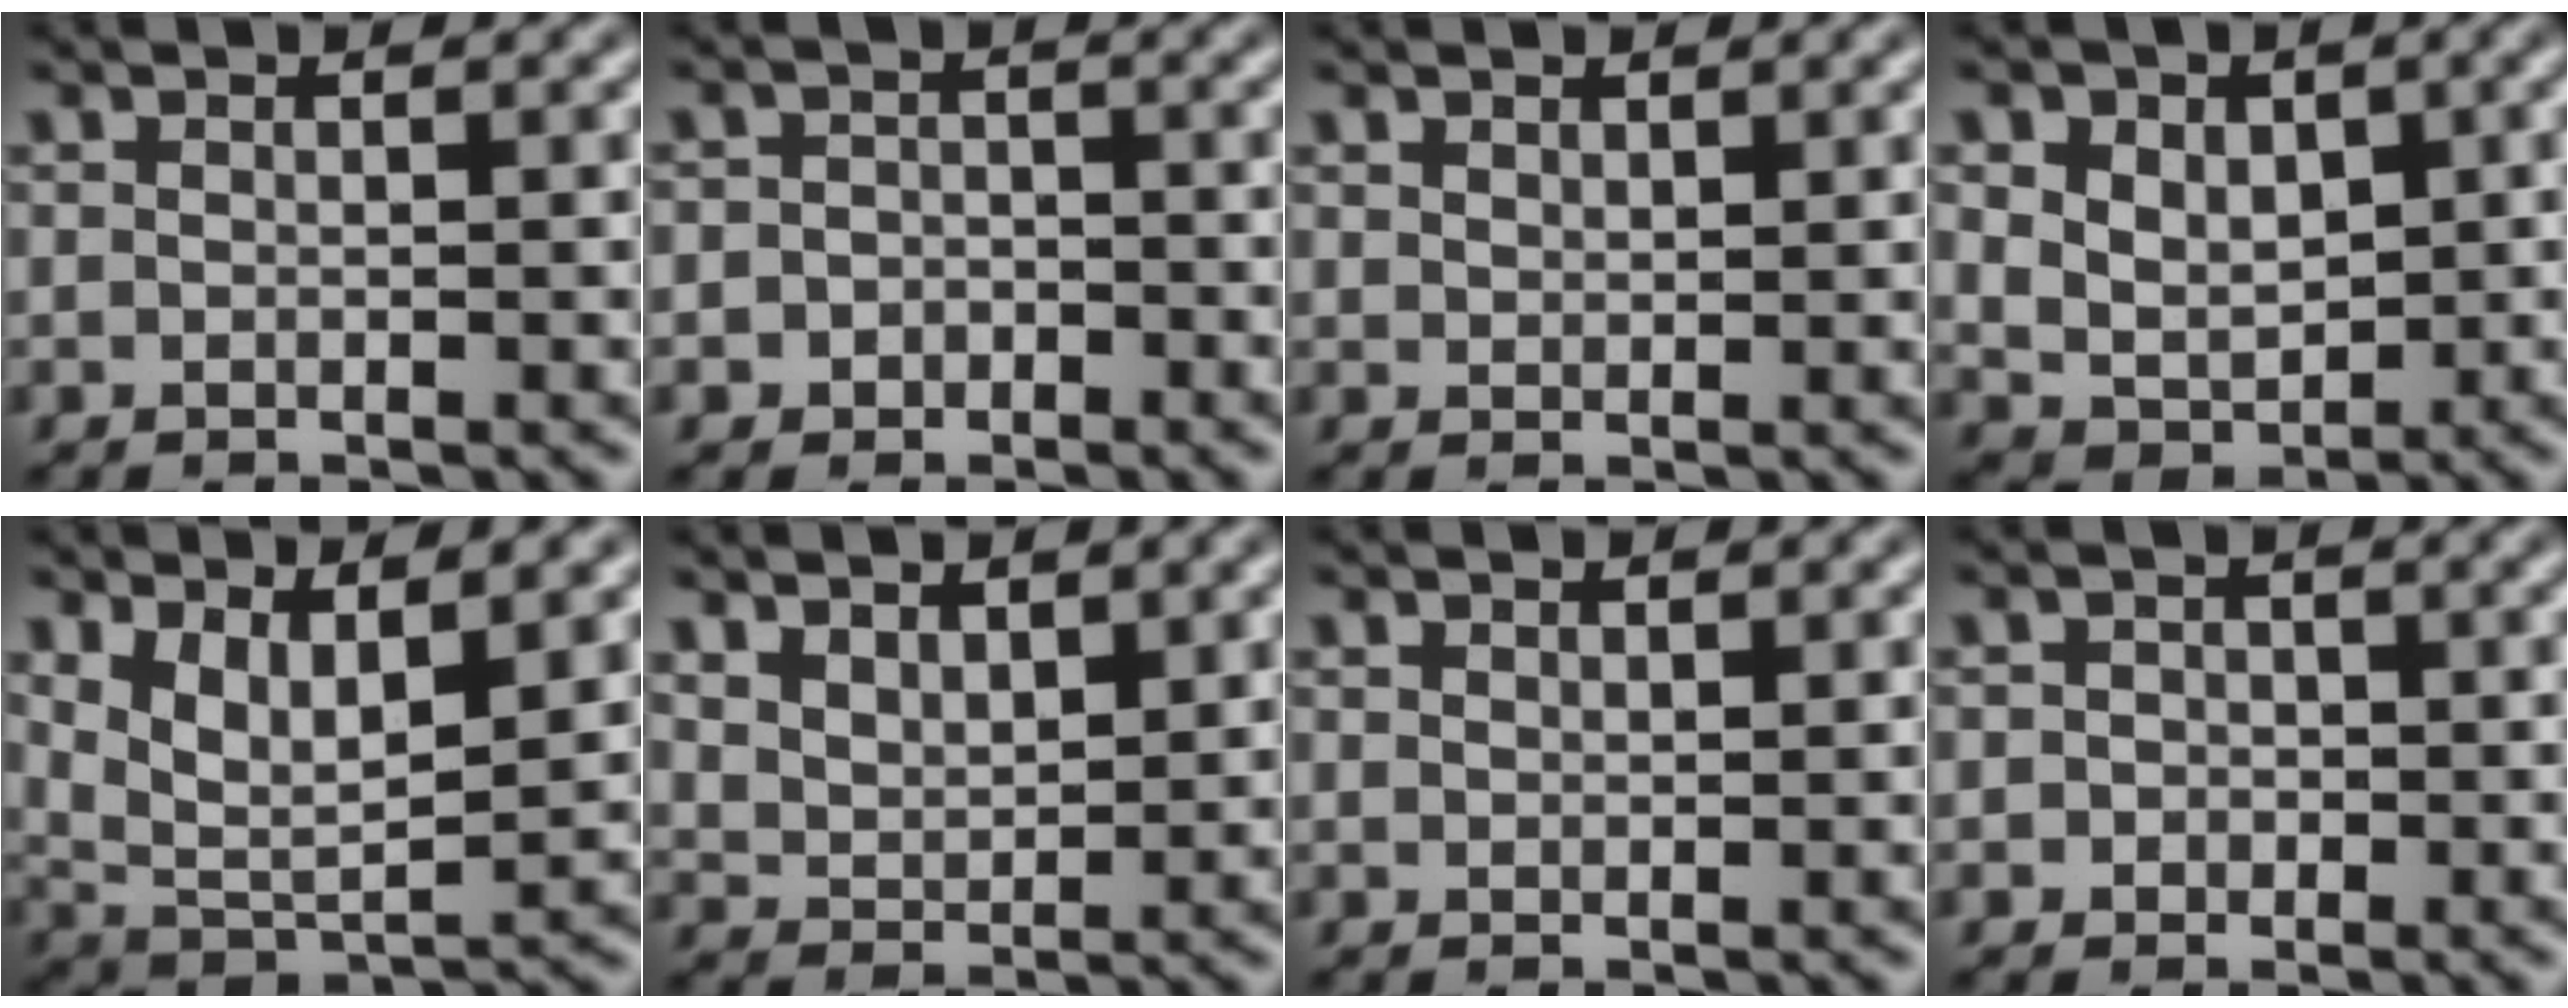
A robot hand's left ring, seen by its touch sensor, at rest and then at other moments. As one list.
[{"total": 2.2, "force": [-0.9, 1.9, 0.5], "torque": [0.019, 0.002, -0.028]}, {"total": 1.1, "force": [1.0, 0.5, 0.1], "torque": [-0.004, 0.000, 0.021]}, {"total": 6.8, "force": [1.9, 5.4, 3.6], "torque": [-0.067, 0.018, 0.026]}, {"total": 5.7, "force": [2.5, 2.4, 4.5], "torque": [-0.097, -0.017, 0.054]}, {"total": 4.8, "force": [3.1, 2.7, 2.3], "torque": [-0.060, 0.002, 0.062]}, {"total": 0.7, "force": [0.7, 0.3, 0.1], "torque": [-0.001, 0.000, 0.014]}, {"total": 1.9, "force": [-0.1, 1.8, 0.5], "torque": [0.010, 0.002, -0.016]}]